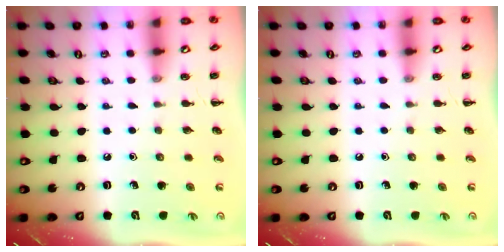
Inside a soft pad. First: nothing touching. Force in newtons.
{"total": 0.0}